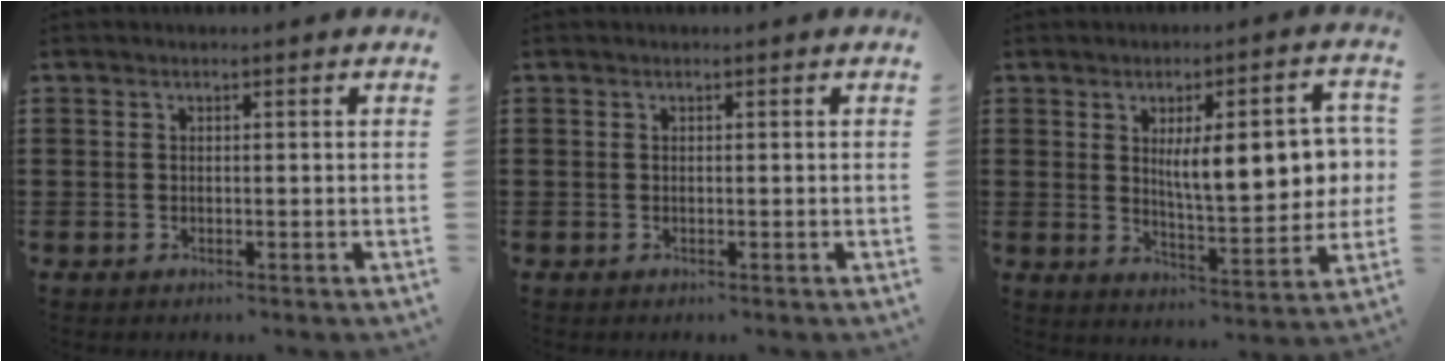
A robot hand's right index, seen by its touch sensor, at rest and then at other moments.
{"total": 0.0}
{"total": 11.1, "force": [2.1, 3.6, 10.3], "torque": [-0.151, -0.004, 0.028]}